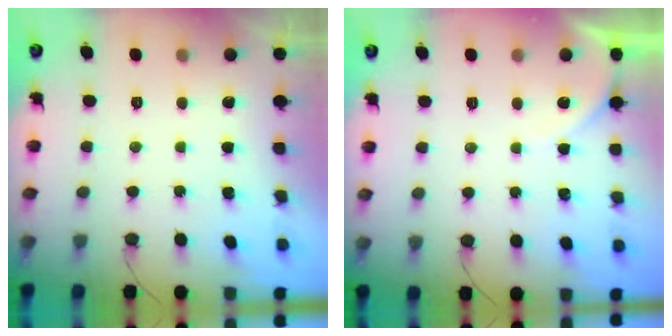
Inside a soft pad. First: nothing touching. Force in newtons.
{"total": 4.5, "press": 4.5, "slide": 0.7}